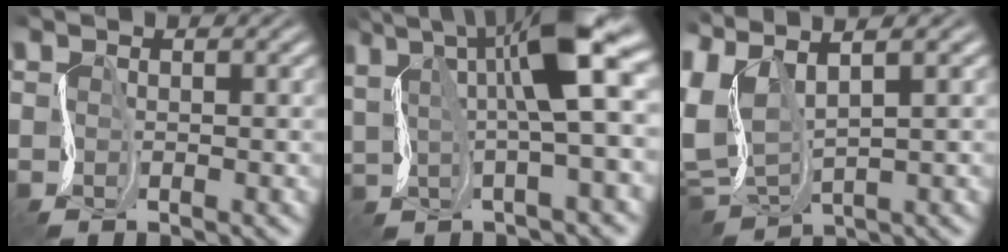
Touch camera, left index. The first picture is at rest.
{"total": 10.0, "force": [3.7, 2.9, 8.8], "torque": [-0.163, 0.016, 0.061]}
{"total": 7.1, "force": [1.9, 3.1, 6.1], "torque": [-0.161, 0.000, 0.040]}